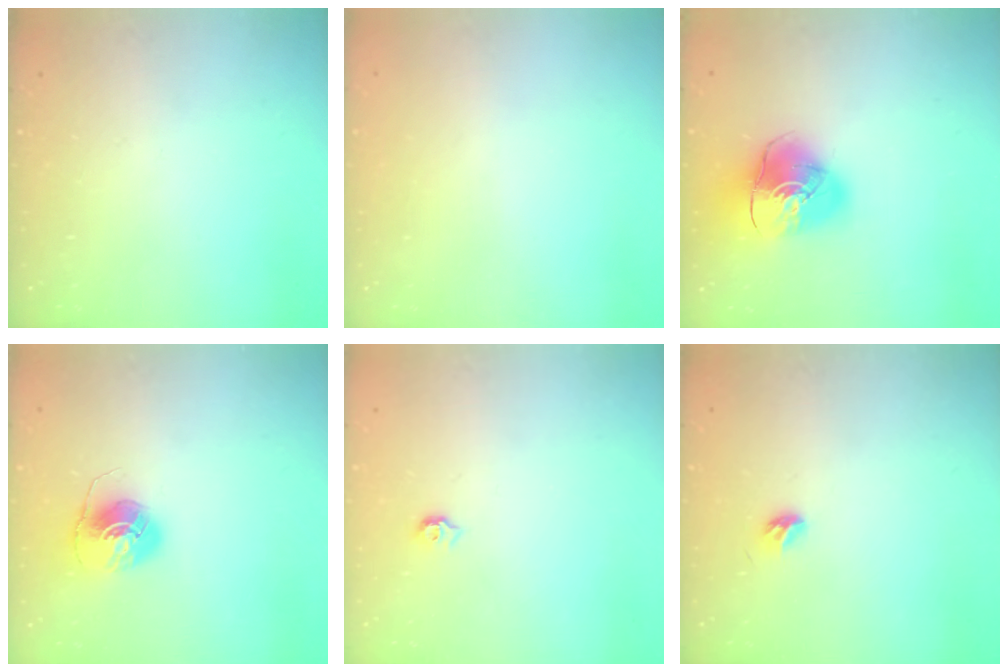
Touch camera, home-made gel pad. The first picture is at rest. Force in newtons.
{"total": 0.9, "press": 0.9, "slide": 0.1}
{"total": 13.5, "press": 13.4, "slide": 1.9}
{"total": 7.7, "press": 7.7, "slide": 0.2}
{"total": 5.3, "press": 5.2, "slide": 0.8}
{"total": 4.0, "press": 3.9, "slide": 1.0}